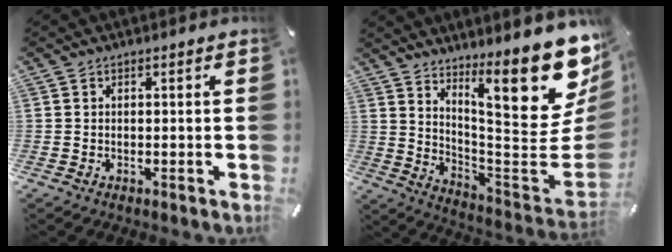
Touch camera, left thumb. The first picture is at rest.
{"total": 24.6, "force": [14.3, 8.2, 18.2], "torque": [-0.225, -0.129, 0.233]}